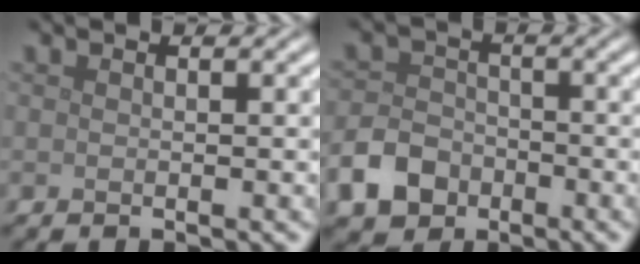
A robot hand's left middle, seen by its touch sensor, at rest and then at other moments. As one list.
[{"total": 4.4, "force": [-2.4, 3.2, 1.9], "torque": [-0.040, -0.001, -0.052]}]